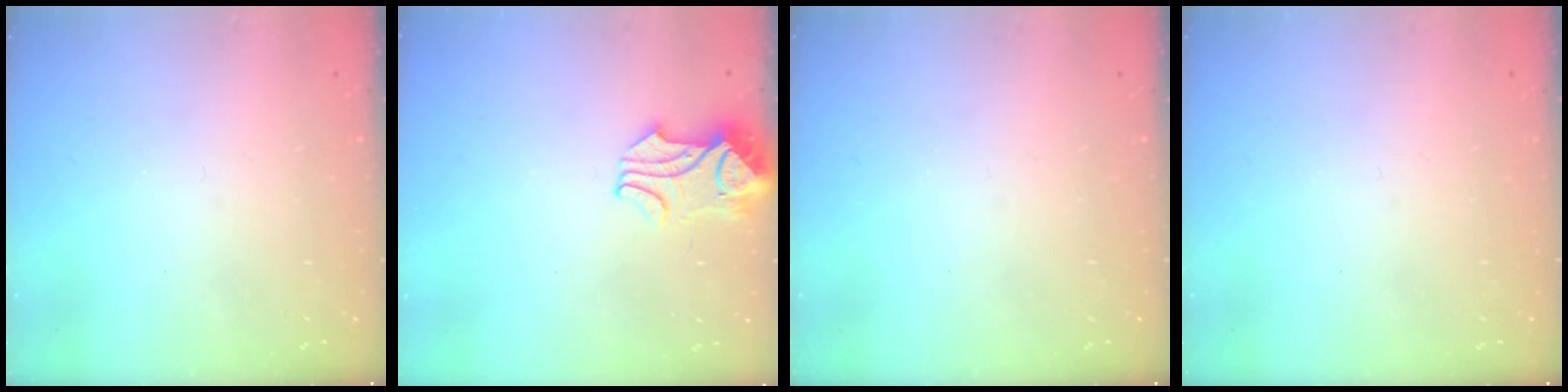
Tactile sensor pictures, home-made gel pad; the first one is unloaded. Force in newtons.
{"total": 2.2, "press": 2.2, "slide": 0.6}
{"total": 0.0}
{"total": 0.0}